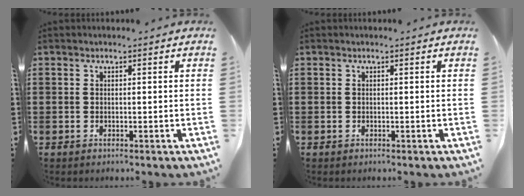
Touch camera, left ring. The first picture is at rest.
{"total": 0.0}